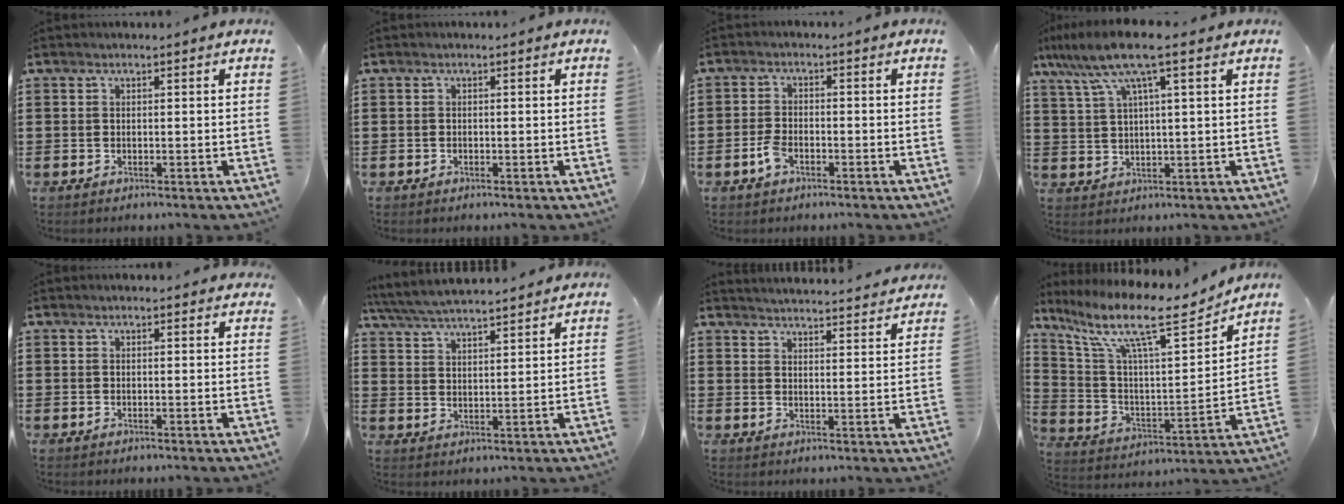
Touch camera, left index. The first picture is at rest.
{"total": 0.0}
{"total": 3.0, "force": [-1.5, 1.5, 2.2], "torque": [-0.061, -0.005, -0.033]}
{"total": 8.5, "force": [4.6, 0.7, 7.2], "torque": [-0.157, -0.008, 0.076]}
{"total": 1.1, "force": [1.0, 0.1, 0.4], "torque": [-0.010, 0.001, 0.020]}
{"total": 5.2, "force": [5.0, 0.4, 1.5], "torque": [-0.050, -0.023, 0.087]}
{"total": 3.9, "force": [3.8, -0.7, 0.1], "torque": [-0.016, -0.027, 0.066]}
{"total": 13.7, "force": [9.8, 2.8, 9.2], "torque": [-0.196, -0.054, 0.155]}